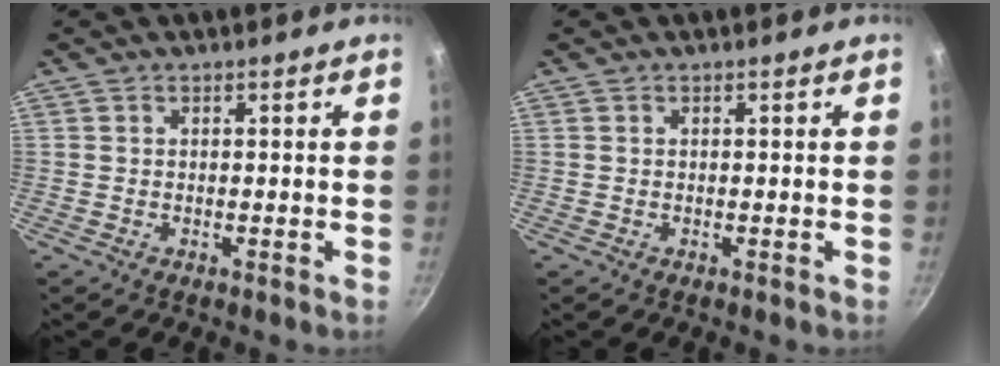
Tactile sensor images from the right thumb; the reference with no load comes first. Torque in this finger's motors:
{"motor_torque": [-0.03, 0.03, -0.09, -0.09, 0.00]}